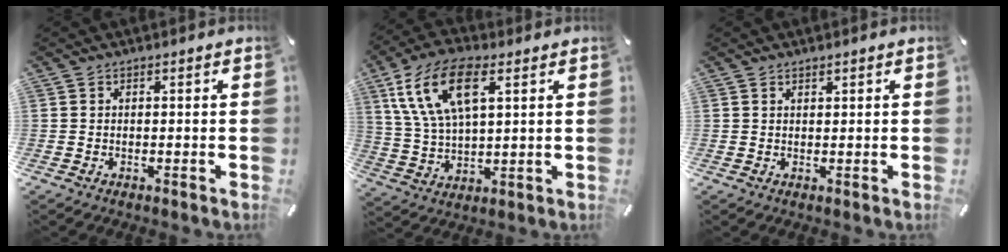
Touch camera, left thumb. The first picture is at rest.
{"total": 14.5, "force": [6.7, 7.0, 10.9], "torque": [-0.253, -0.003, 0.117]}
{"total": 0.9, "force": [0.8, 0.4, 0.2], "torque": [-0.004, -0.001, 0.016]}